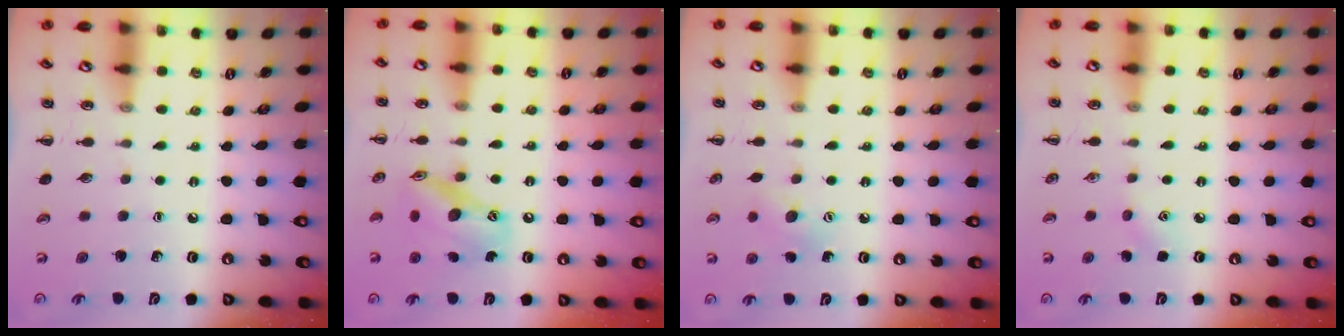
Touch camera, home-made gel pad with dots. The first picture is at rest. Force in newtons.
{"total": 14.4, "press": 14.1, "slide": 2.8}
{"total": 6.9, "press": 6.7, "slide": 1.5}
{"total": 3.9, "press": 3.8, "slide": 1.0}